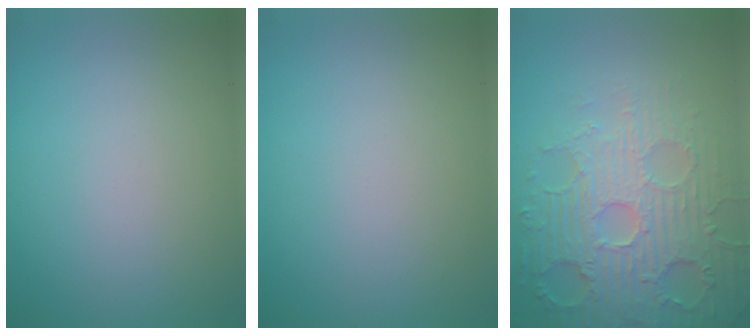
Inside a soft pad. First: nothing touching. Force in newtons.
{"total": 0.0}
{"total": 6.2, "press": 5.5, "slide": 2.8}